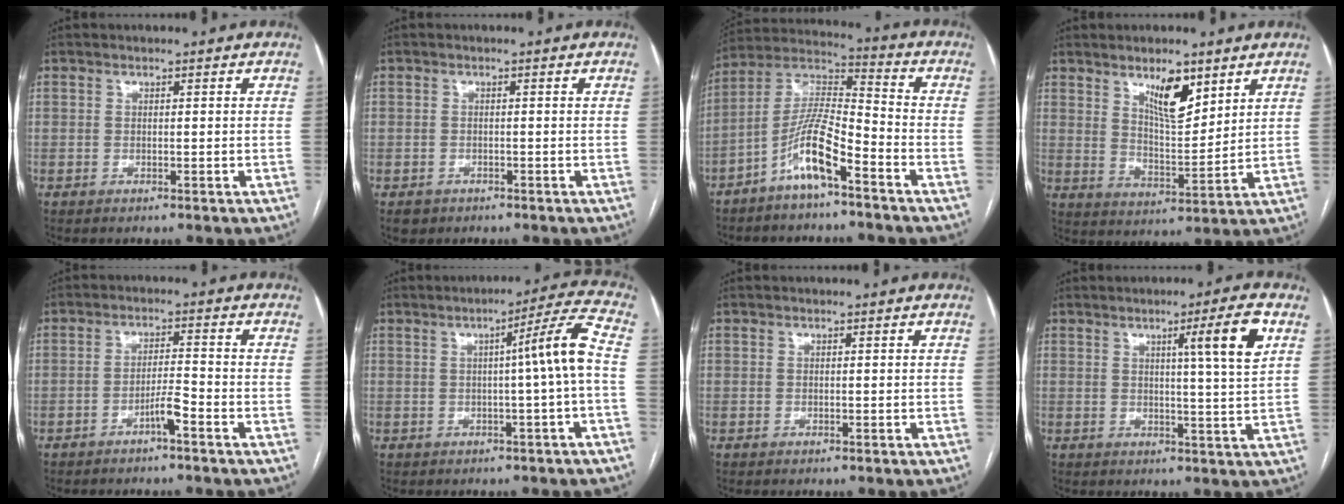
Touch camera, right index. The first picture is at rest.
{"total": 2.2, "force": [-1.2, 1.8, 0.2], "torque": [-0.005, 0.004, -0.016]}
{"total": 10.6, "force": [-6.0, 1.8, 8.5], "torque": [-0.179, 0.008, -0.119]}
{"total": 8.1, "force": [4.9, 2.4, 6.0], "torque": [-0.107, -0.007, 0.091]}
{"total": 3.3, "force": [-2.1, 0.0, 2.5], "torque": [-0.042, 0.002, -0.039]}
{"total": 7.0, "force": [-0.4, -1.4, 6.9], "torque": [-0.096, 0.013, -0.005]}
{"total": 0.0}
{"total": 7.4, "force": [2.8, -1.1, 6.7], "torque": [-0.098, -0.006, 0.042]}